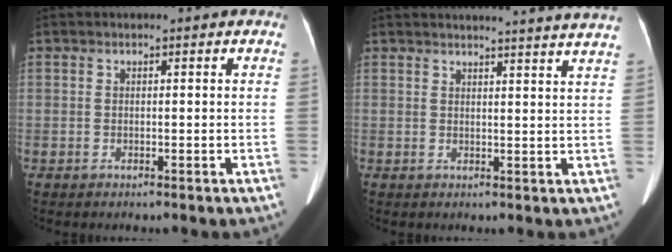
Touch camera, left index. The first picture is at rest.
{"total": 14.3, "force": [13.6, -1.4, 4.1], "torque": [-0.055, -0.053, 0.144]}